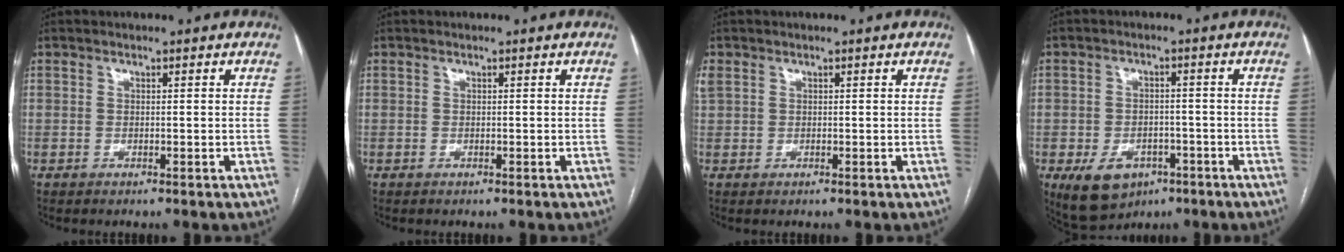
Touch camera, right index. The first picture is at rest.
{"total": 0.0}
{"total": 1.7, "force": [0.7, 1.4, 0.7], "torque": [-0.030, 0.022, 0.019]}
{"total": 8.0, "force": [-3.9, 5.8, 4.0], "torque": [-0.071, 0.005, -0.048]}